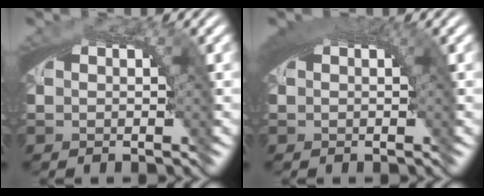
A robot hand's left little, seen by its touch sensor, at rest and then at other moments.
{"total": 2.6, "force": [1.0, 0.6, 2.3], "torque": [-0.030, 0.008, 0.016]}